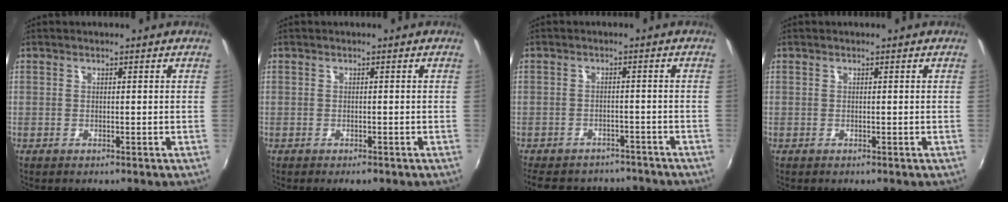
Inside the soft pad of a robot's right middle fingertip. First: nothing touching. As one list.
[{"total": 1.6, "force": [-1.1, 0.6, 0.9], "torque": [-0.016, -0.007, -0.017]}, {"total": 13.6, "force": [-11.6, 5.6, 4.4], "torque": [-0.110, 0.004, -0.158]}, {"total": 0.0}]